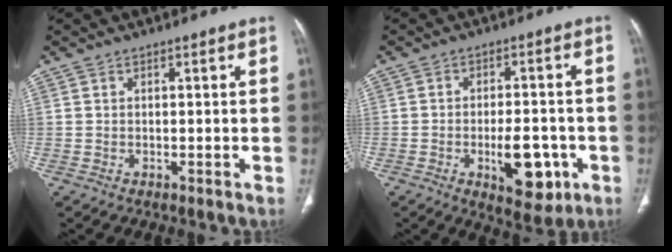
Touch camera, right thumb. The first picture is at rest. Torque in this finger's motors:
{"motor_torque": [2.94, 2.07, 1.52, -1.25, 0.20]}